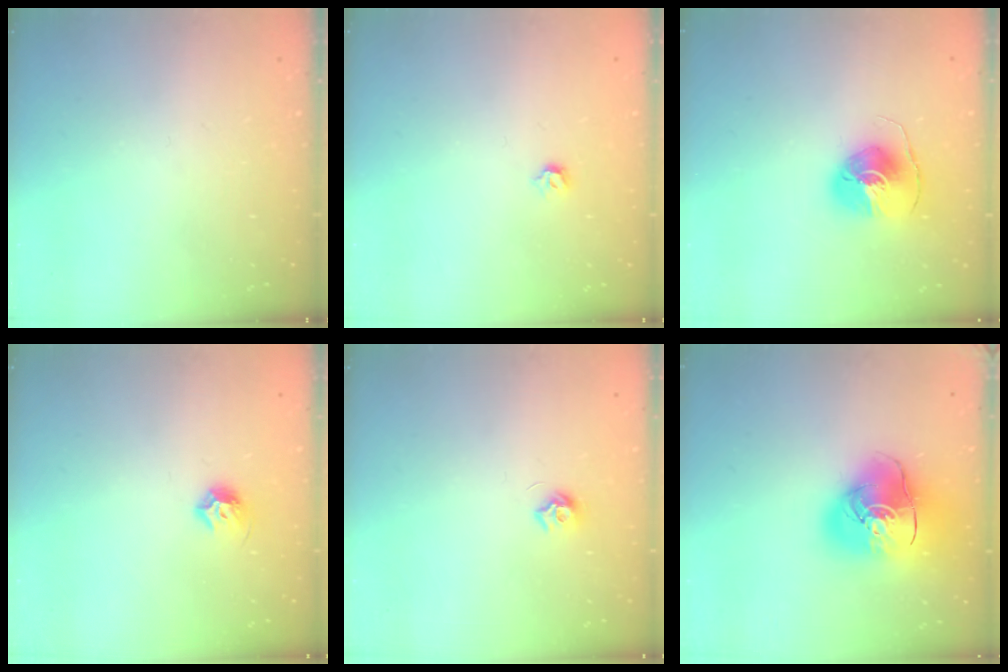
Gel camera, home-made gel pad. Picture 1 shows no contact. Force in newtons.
{"total": 3.1, "press": 3.0, "slide": 0.8}
{"total": 8.1, "press": 8.1, "slide": 0.3}
{"total": 7.4, "press": 7.3, "slide": 1.2}
{"total": 6.4, "press": 6.3, "slide": 0.6}
{"total": 18.1, "press": 17.9, "slide": 2.7}